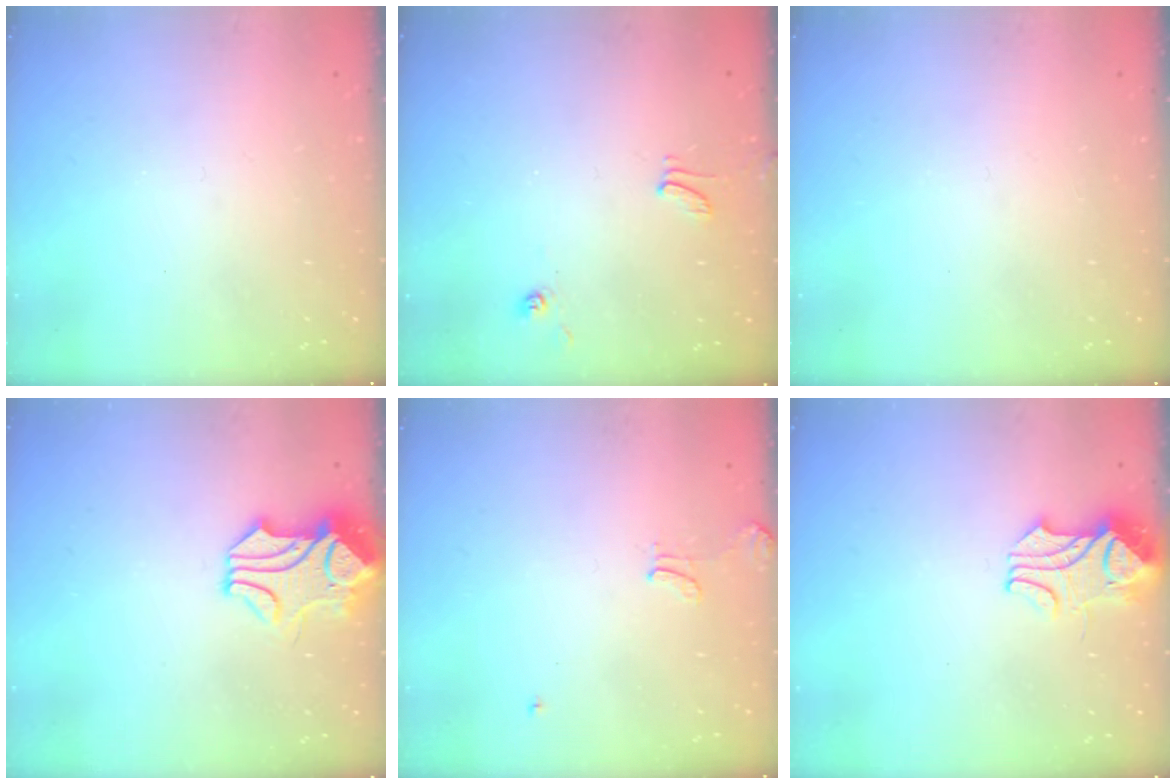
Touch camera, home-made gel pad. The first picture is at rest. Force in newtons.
{"total": 0.8, "press": 0.6, "slide": 0.4}
{"total": 0.0}
{"total": 1.3, "press": 0.7, "slide": 1.1}
{"total": 0.0}
{"total": 2.4, "press": 2.3, "slide": 0.8}